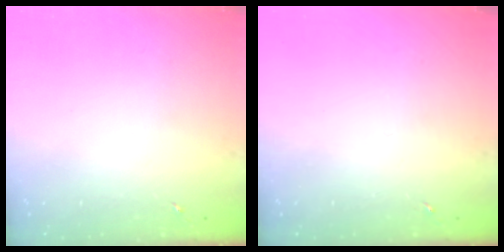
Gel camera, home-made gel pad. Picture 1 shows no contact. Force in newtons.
{"total": 0.0}